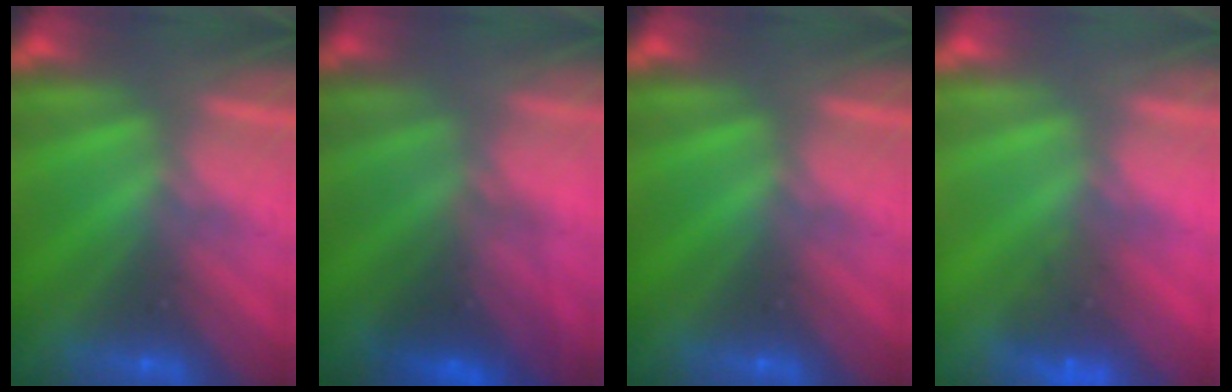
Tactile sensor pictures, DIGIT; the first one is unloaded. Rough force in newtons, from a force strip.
{"total": 2.2}
{"total": 0.0}
{"total": 4.7}